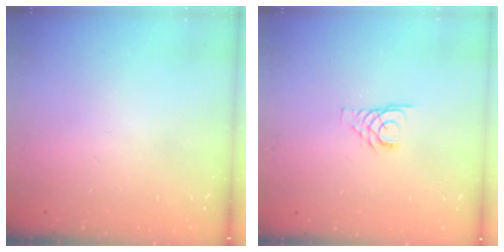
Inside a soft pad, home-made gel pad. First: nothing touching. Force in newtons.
{"total": 3.5, "press": 3.5, "slide": 0.3}